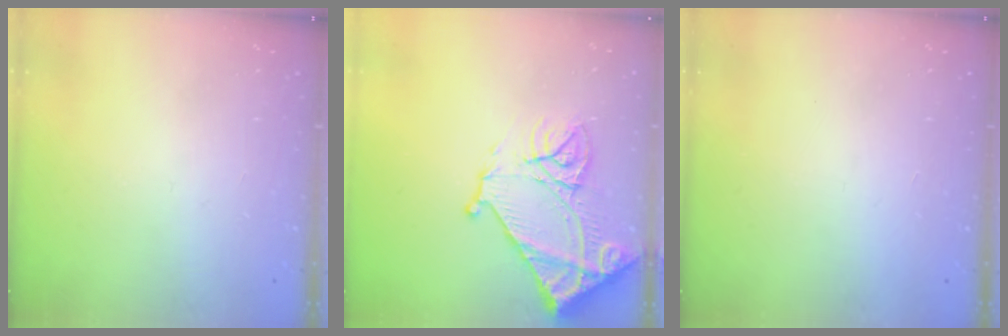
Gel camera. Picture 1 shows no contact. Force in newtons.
{"total": 17.7, "press": 17.6, "slide": 1.9}
{"total": 1.6, "press": 1.5, "slide": 0.1}